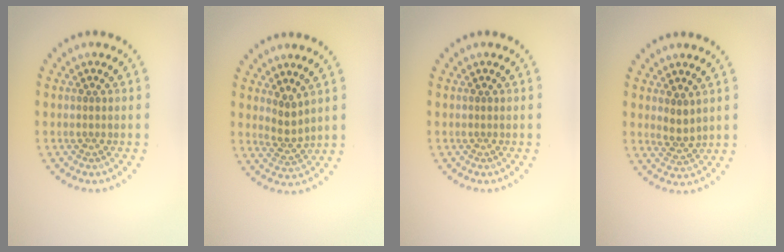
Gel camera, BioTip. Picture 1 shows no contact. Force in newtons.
{"total": 2.1, "press": 1.5, "slide": 1.4}
{"total": 0.0}
{"total": 1.8, "press": 1.6, "slide": 0.7}